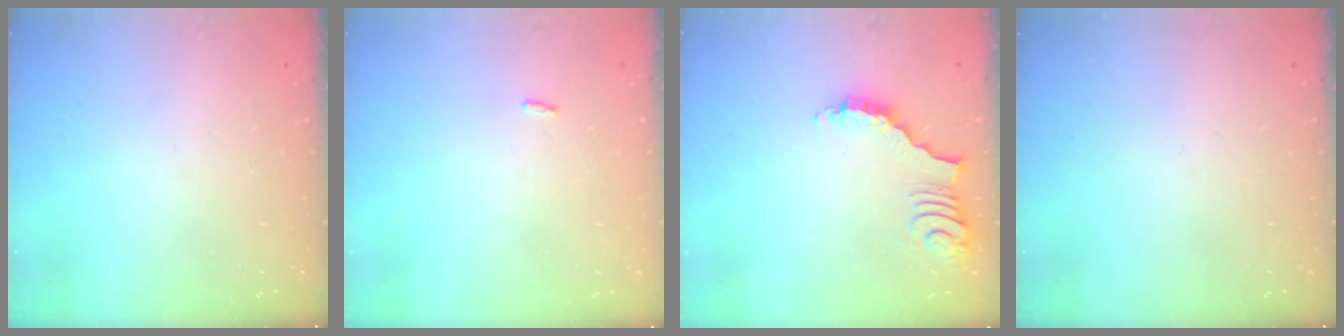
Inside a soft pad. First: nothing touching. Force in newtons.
{"total": 2.9, "press": 2.9, "slide": 0.2}
{"total": 3.6, "press": 3.5, "slide": 0.7}
{"total": 0.0}